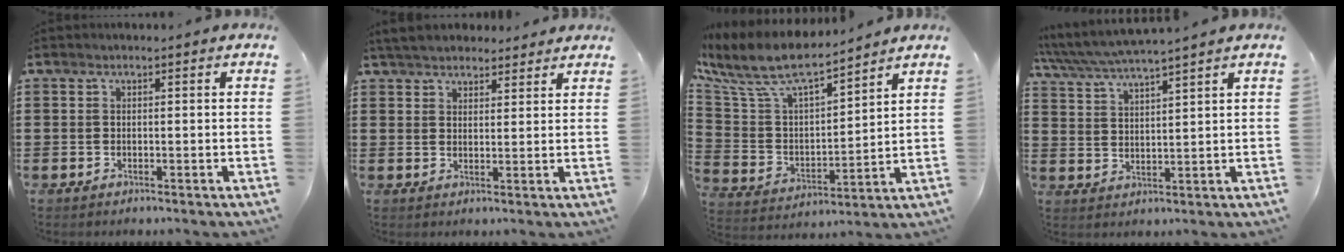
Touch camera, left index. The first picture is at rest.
{"total": 4.4, "force": [4.1, 1.3, 0.9], "torque": [-0.031, -0.004, 0.078]}
{"total": 10.0, "force": [8.3, 2.3, 5.0], "torque": [-0.134, -0.048, 0.143]}
{"total": 4.1, "force": [3.8, -0.2, 1.5], "torque": [-0.044, -0.019, 0.065]}